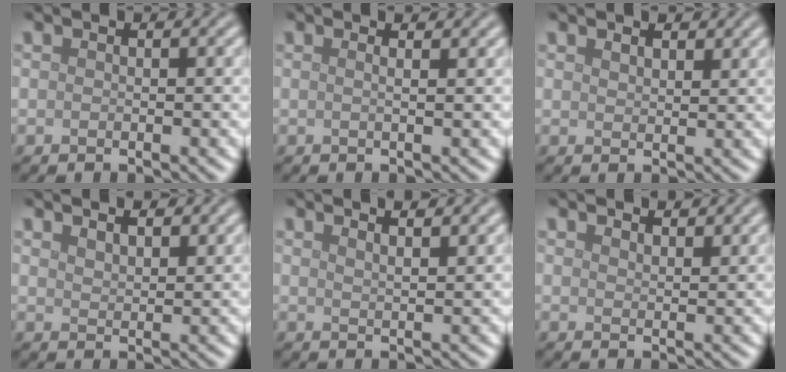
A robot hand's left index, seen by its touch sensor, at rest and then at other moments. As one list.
[{"total": 2.7, "force": [1.3, 1.2, 2.0], "torque": [-0.010, 0.015, -0.017]}, {"total": 1.6, "force": [1.2, 0.7, 0.6], "torque": [-0.014, 0.000, 0.026]}, {"total": 2.6, "force": [2.2, 0.8, 1.2], "torque": [-0.016, 0.003, 0.034]}, {"total": 4.4, "force": [3.2, 1.5, 2.5], "torque": [-0.002, 0.028, 0.011]}, {"total": 2.2, "force": [2.1, 0.4, 0.6], "torque": [-0.010, 0.002, 0.035]}]